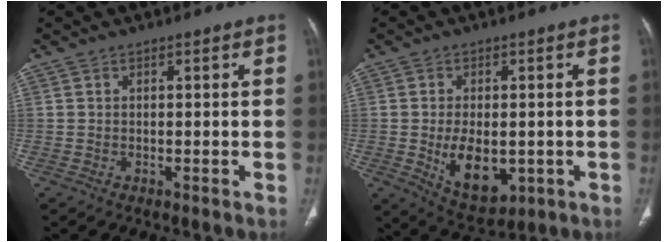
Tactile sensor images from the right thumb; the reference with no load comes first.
{"total": 10.2, "force": [-1.8, 6.0, 8.0], "torque": [-0.112, -0.010, -0.012]}